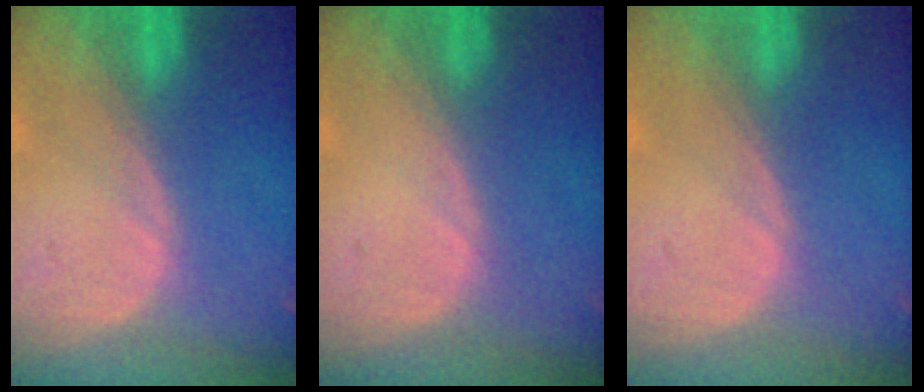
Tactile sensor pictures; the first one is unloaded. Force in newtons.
{"total": 0.0}
{"total": 0.0}